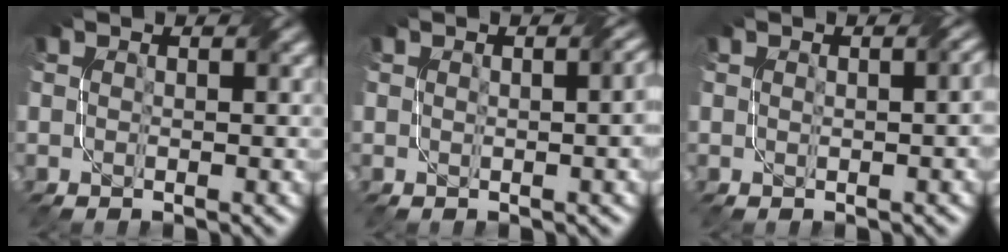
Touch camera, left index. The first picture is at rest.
{"total": 4.1, "force": [0.4, 1.8, 3.7], "torque": [-0.022, 0.015, 0.004]}
{"total": 2.4, "force": [0.2, 1.0, 2.2], "torque": [-0.020, 0.008, 0.007]}